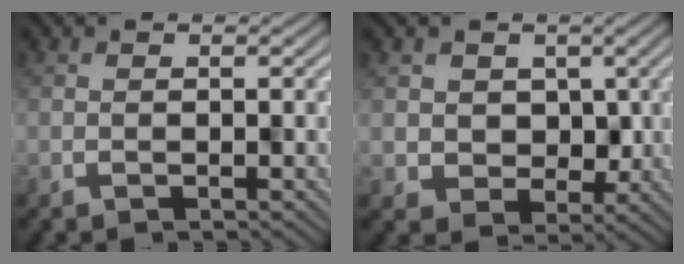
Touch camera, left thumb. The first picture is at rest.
{"total": 3.7, "force": [1.2, 3.5, 0.5], "torque": [-0.004, -0.009, 0.014]}